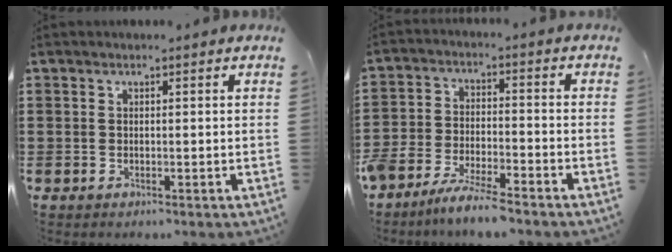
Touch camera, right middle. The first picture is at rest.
{"total": 6.3, "force": [-6.1, 0.0, 1.7], "torque": [-0.045, -0.006, -0.120]}